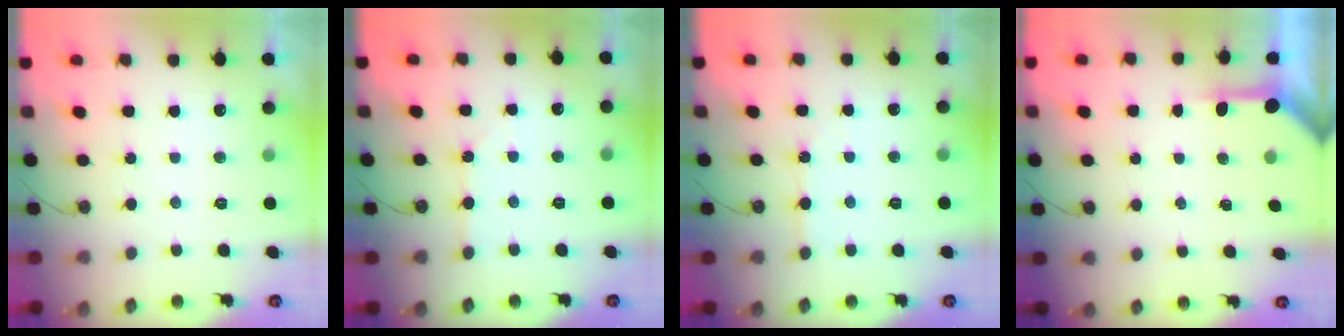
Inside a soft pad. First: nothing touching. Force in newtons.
{"total": 2.0, "press": 2.0, "slide": 0.4}
{"total": 3.4, "press": 3.4, "slide": 0.5}
{"total": 3.6, "press": 3.5, "slide": 0.5}